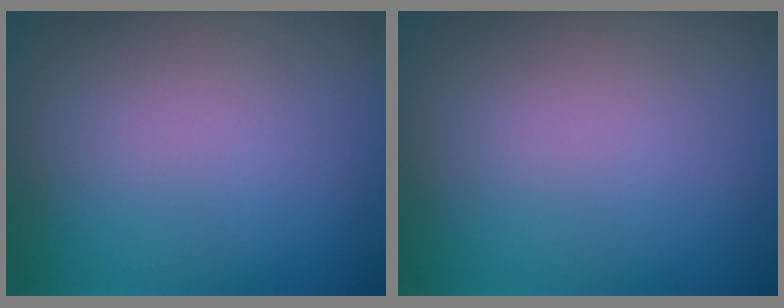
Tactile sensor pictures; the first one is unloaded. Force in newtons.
{"total": 0.0}